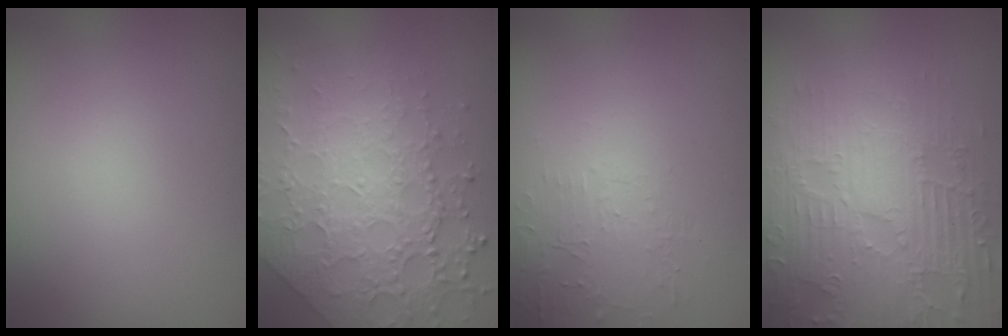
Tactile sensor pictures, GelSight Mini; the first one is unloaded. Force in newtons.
{"total": 7.3, "press": 5.3, "slide": 4.9}
{"total": 1.6, "press": 0.3, "slide": 1.6}
{"total": 7.4, "press": 5.8, "slide": 4.5}